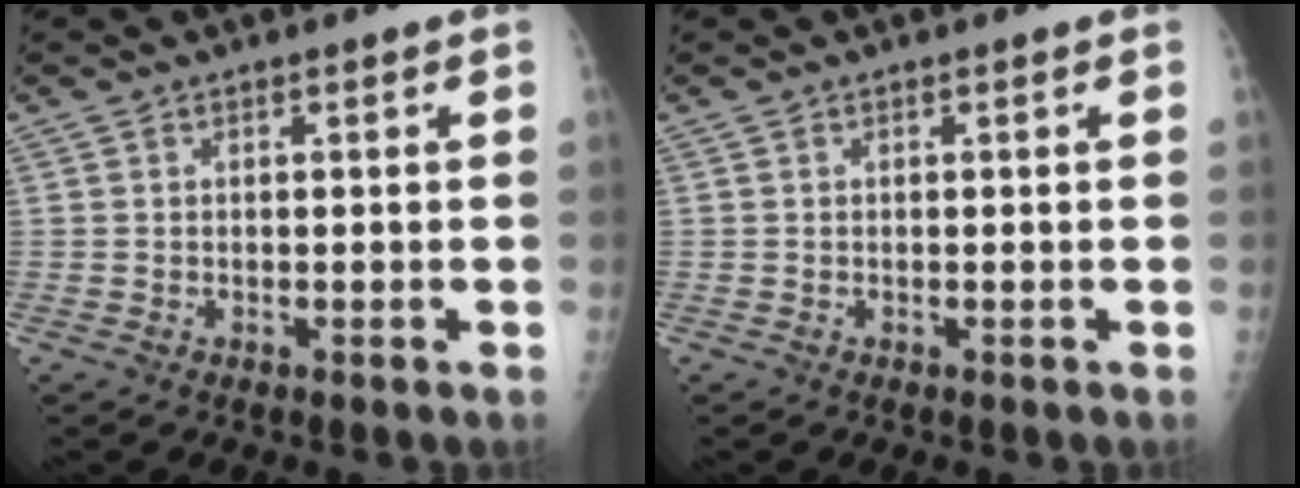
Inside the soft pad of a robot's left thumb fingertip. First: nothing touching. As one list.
[{"total": 0.0}]